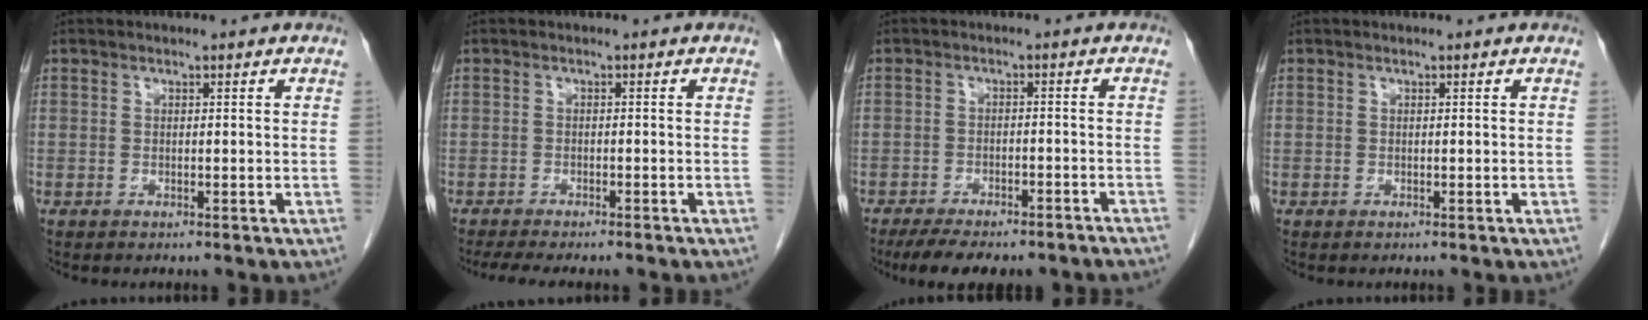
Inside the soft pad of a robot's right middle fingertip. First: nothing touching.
{"total": 7.2, "force": [-6.1, 0.8, 3.7], "torque": [-0.048, -0.010, -0.088]}
{"total": 10.8, "force": [-9.1, 2.2, 5.3], "torque": [-0.070, -0.002, -0.125]}
{"total": 0.0}